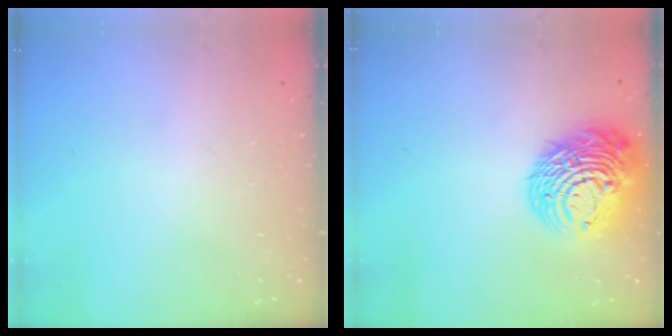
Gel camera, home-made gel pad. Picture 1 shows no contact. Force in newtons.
{"total": 16.5, "press": 16.4, "slide": 1.6}